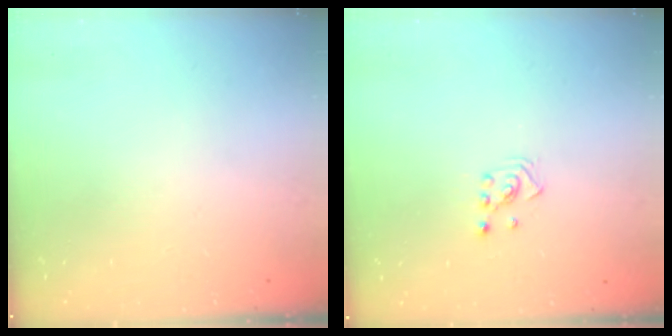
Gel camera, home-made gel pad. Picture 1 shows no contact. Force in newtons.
{"total": 2.1, "press": 2.1, "slide": 0.3}